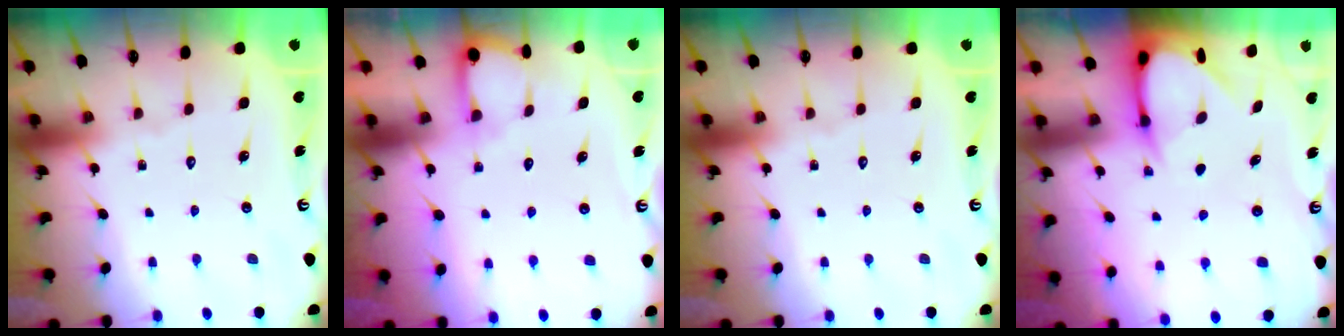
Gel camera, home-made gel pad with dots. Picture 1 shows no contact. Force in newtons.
{"total": 3.6, "press": 3.6, "slide": 0.2}
{"total": 0.0}
{"total": 4.9, "press": 4.9, "slide": 0.3}